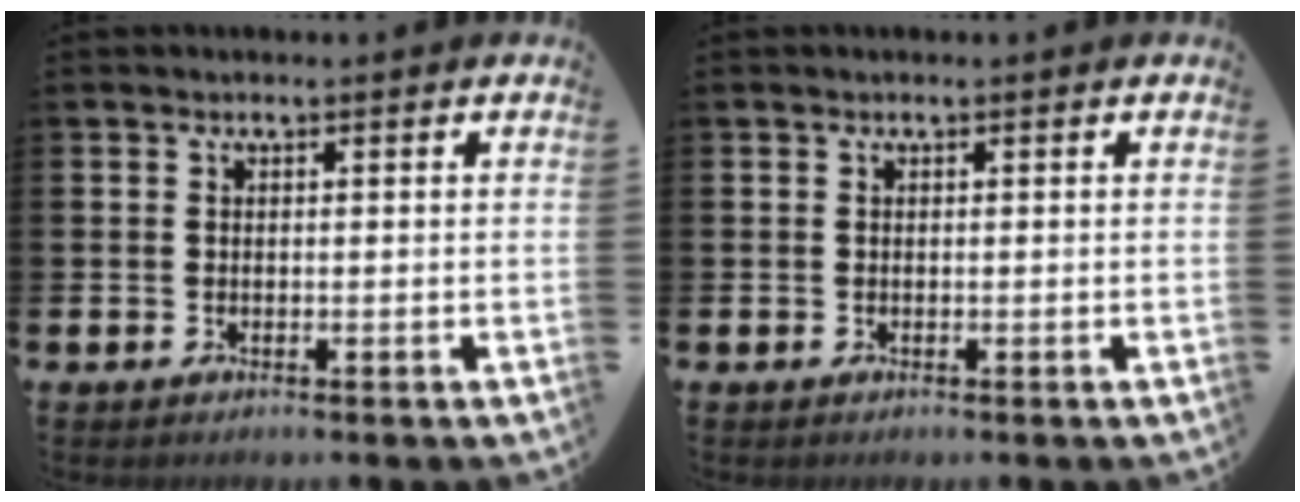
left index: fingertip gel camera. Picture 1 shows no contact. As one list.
[{"total": 0.0}]